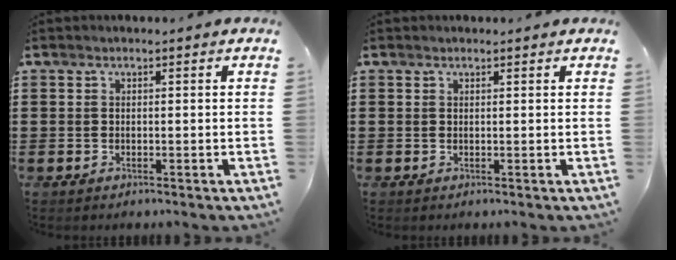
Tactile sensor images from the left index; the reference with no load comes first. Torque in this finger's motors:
{"motor_torque": [2.14, 0.00, -0.01, -0.01]}